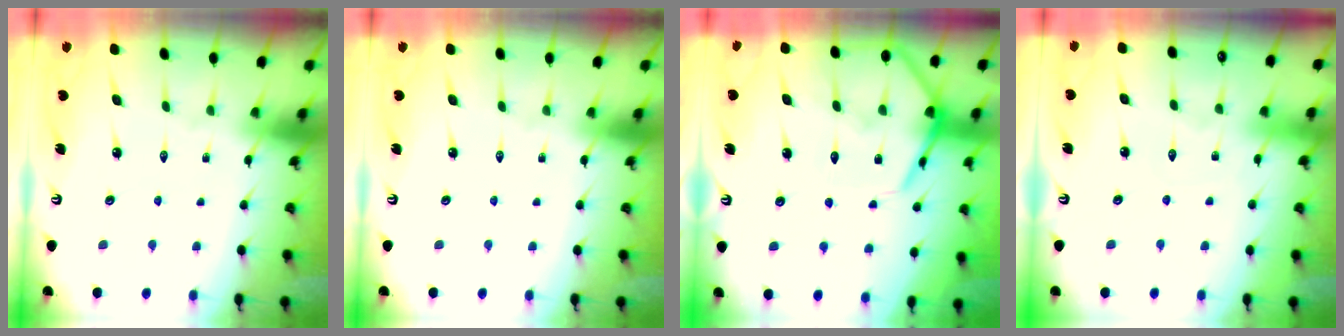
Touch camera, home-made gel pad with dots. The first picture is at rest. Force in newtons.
{"total": 0.0}
{"total": 10.6, "press": 10.5, "slide": 1.1}
{"total": 3.6, "press": 3.6, "slide": 0.6}